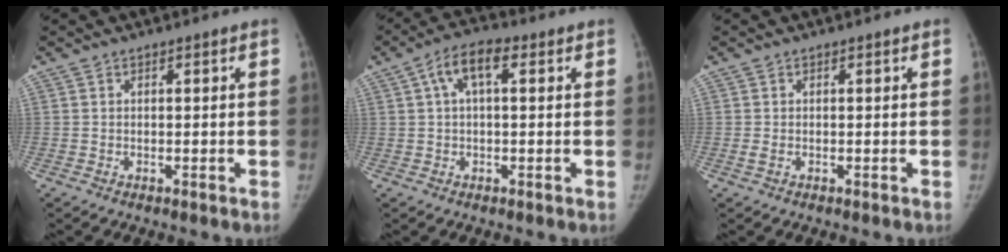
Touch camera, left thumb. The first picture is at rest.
{"total": 6.3, "force": [1.9, 2.8, 5.3], "torque": [-0.097, 0.023, 0.027]}
{"total": 0.9, "force": [-0.2, 0.5, 0.7], "torque": [-0.021, -0.003, -0.004]}